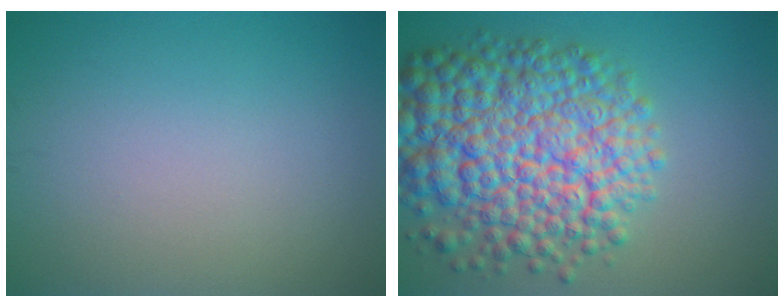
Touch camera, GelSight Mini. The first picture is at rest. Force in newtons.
{"total": 12.4, "press": 12.4, "slide": 0.4}